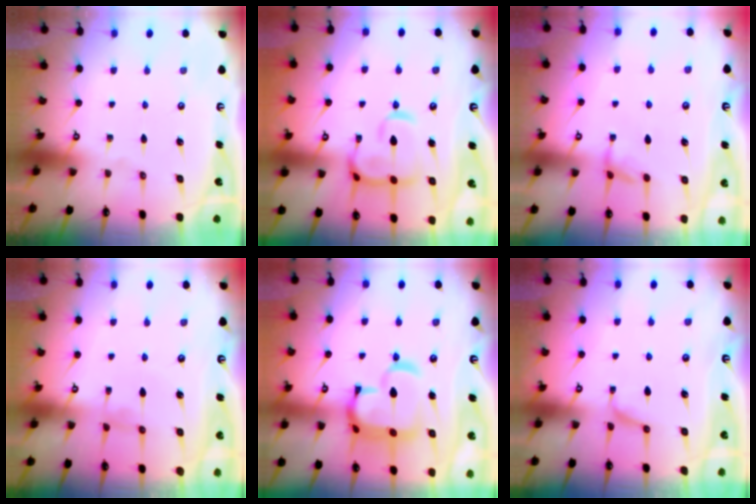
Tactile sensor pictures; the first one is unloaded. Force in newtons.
{"total": 8.9, "press": 8.8, "slide": 1.7}
{"total": 1.9, "press": 1.9, "slide": 0.5}
{"total": 1.2, "press": 1.2, "slide": 0.4}
{"total": 12.7, "press": 12.6, "slide": 1.6}
{"total": 1.2, "press": 1.0, "slide": 0.6}